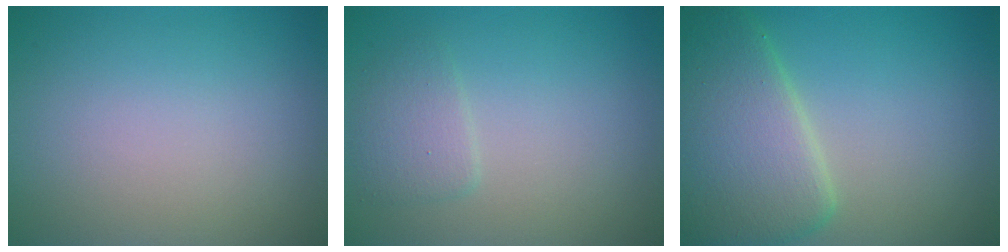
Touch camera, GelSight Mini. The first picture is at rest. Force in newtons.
{"total": 1.8, "press": 1.8, "slide": 0.1}
{"total": 8.1, "press": 8.1, "slide": 0.6}